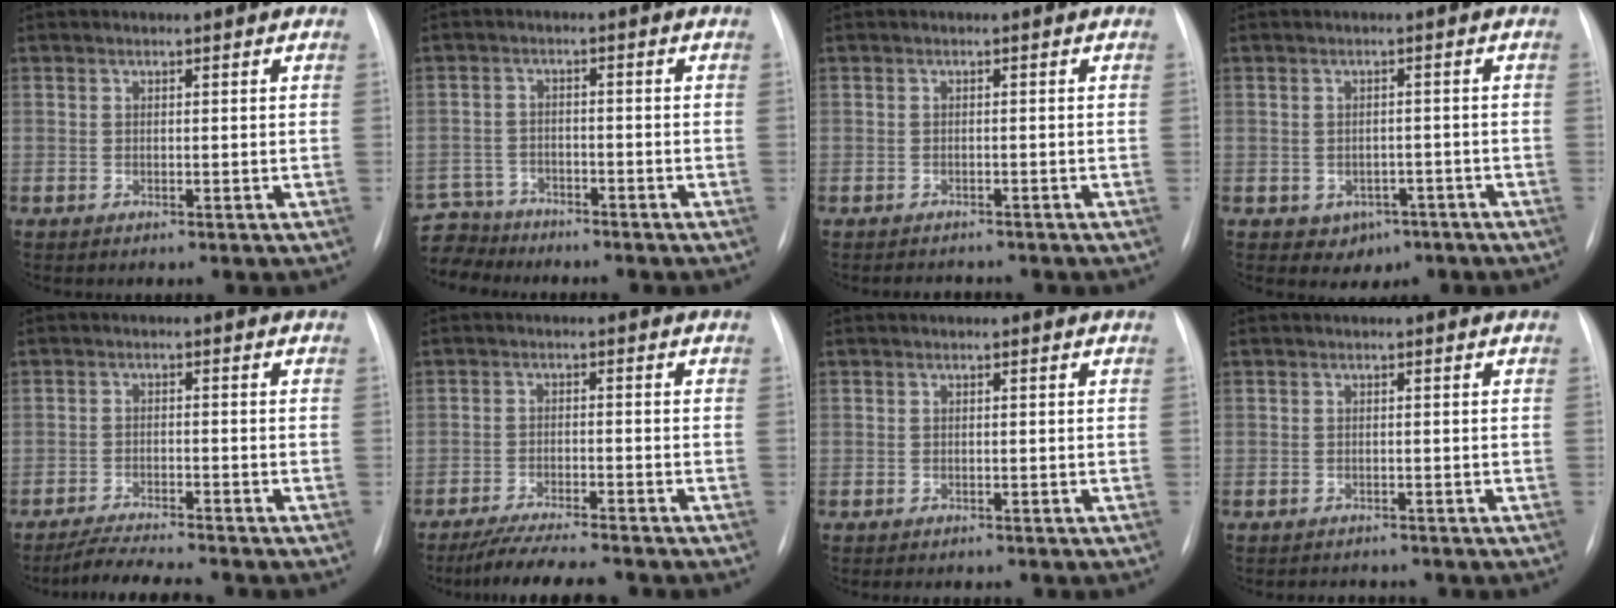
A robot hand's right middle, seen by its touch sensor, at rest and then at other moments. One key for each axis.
{"total": 7.0, "fx": -6.6, "fy": 2.4, "fz": -0.4, "tx": 0.006, "ty": 0.002, "tz": -0.122}
{"total": 2.2, "fx": -2.1, "fy": 0.8, "fz": 0.2, "tx": -0.003, "ty": -0.004, "tz": -0.027}
{"total": 3.8, "fx": -1.9, "fy": 3.0, "fz": 1.3, "tx": -0.008, "ty": 0.009, "tz": -0.011}
{"total": 6.5, "fx": -6.0, "fy": -0.2, "fz": 2.6, "tx": -0.048, "ty": -0.017, "tz": -0.100}
{"total": 8.8, "fx": -7.8, "fy": 0.2, "fz": 4.1, "tx": -0.066, "ty": -0.022, "tz": -0.126}
{"total": 1.6, "fx": -1.3, "fy": 0.8, "fz": 0.5, "tx": -0.007, "ty": -0.001, "tz": -0.014}
{"total": 1.9, "fx": -1.7, "fy": 0.8, "fz": -0.1, "tx": -0.001, "ty": -0.002, "tz": -0.024}